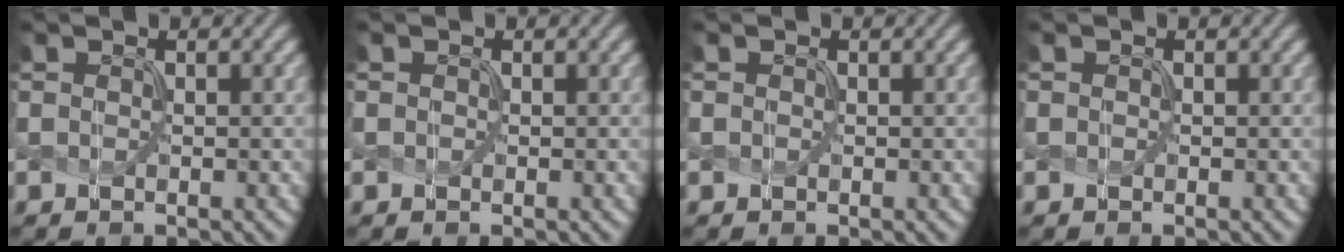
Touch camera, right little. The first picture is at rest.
{"total": 0.0}
{"total": 0.0}
{"total": 0.0}